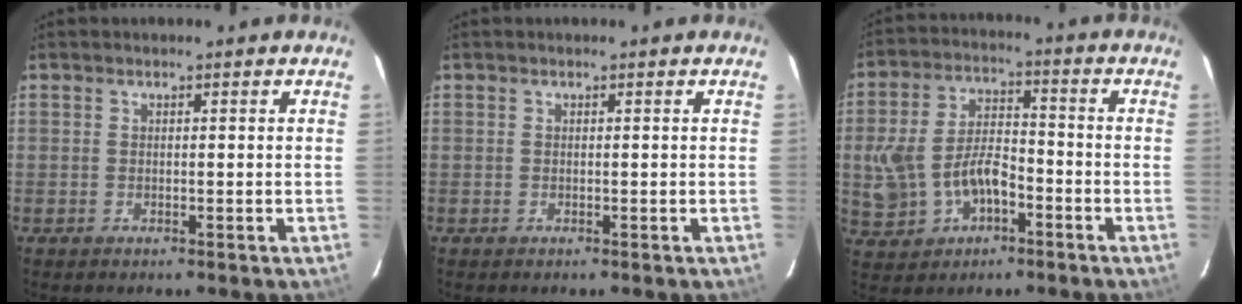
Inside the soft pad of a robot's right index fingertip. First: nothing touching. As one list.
[{"total": 0.0}, {"total": 11.7, "force": [-3.6, 7.3, 8.4], "torque": [-0.188, 0.016, -0.048]}]